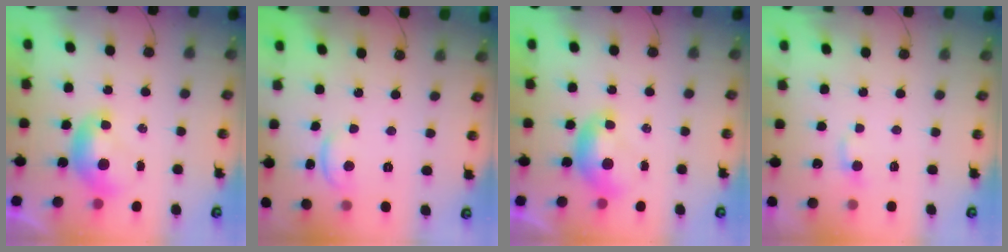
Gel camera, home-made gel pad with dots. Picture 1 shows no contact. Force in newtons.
{"total": 1.0, "press": 0.9, "slide": 0.4}
{"total": 0.0}
{"total": 2.3, "press": 2.3, "slide": 0.4}